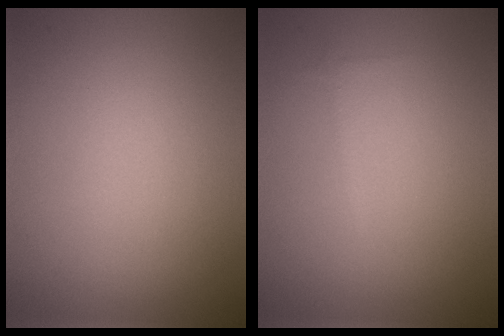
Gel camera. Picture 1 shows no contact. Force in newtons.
{"total": 0.5, "press": 0.5, "slide": 0.1}